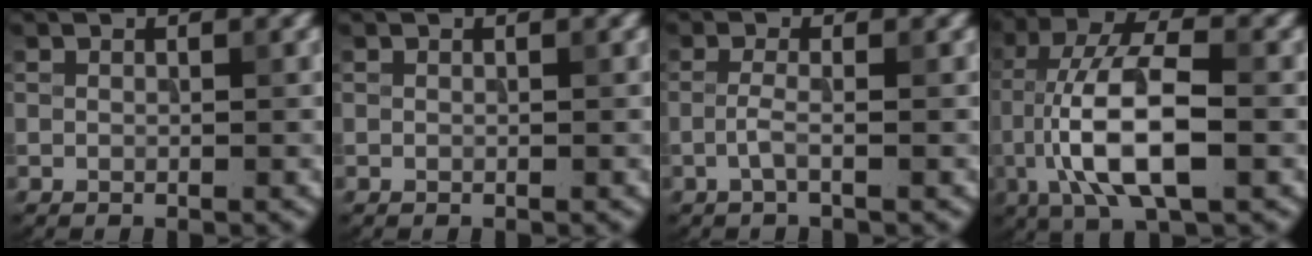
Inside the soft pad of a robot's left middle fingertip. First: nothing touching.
{"total": 0.0}
{"total": 1.4, "force": [-0.6, 0.1, 1.3], "torque": [-0.034, 0.001, -0.016]}
{"total": 9.8, "force": [-2.1, 3.3, 8.9], "torque": [-0.174, 0.017, -0.043]}